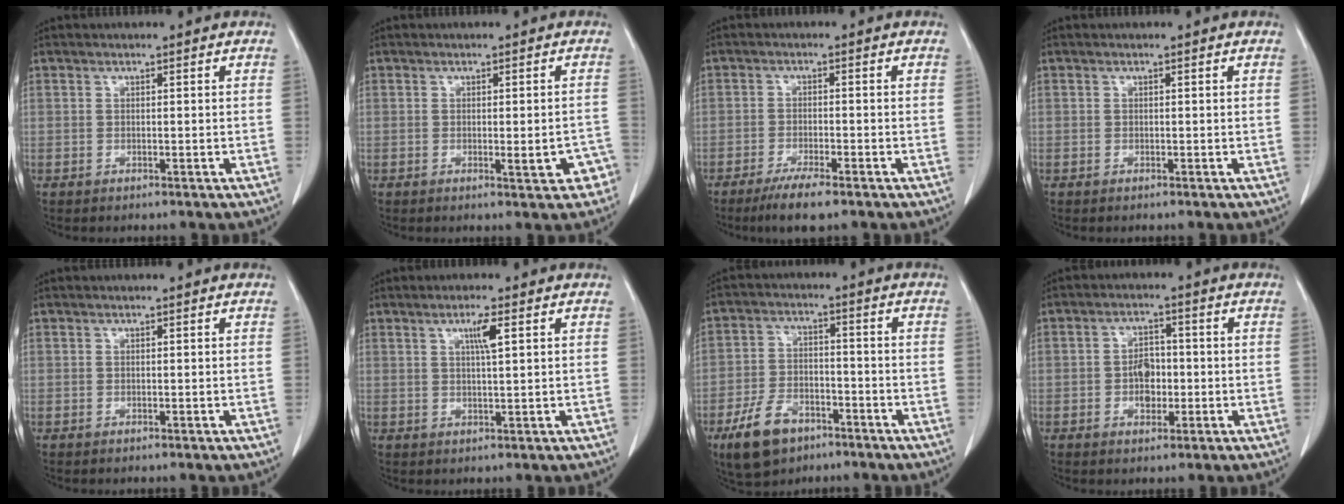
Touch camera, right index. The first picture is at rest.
{"total": 3.9, "force": [-1.5, 1.1, 3.4], "torque": [-0.031, 0.002, -0.015]}
{"total": 5.2, "force": [-3.7, 0.5, 3.7], "torque": [-0.071, -0.012, -0.063]}
{"total": 0.0}
{"total": 0.0}
{"total": 3.2, "force": [1.3, -0.1, 3.0], "torque": [-0.053, -0.002, 0.022]}
{"total": 9.0, "force": [-5.6, 5.1, 4.9], "torque": [-0.105, -0.001, -0.095]}
{"total": 4.2, "force": [-0.8, 2.7, 3.1], "torque": [-0.051, 0.008, -0.012]}